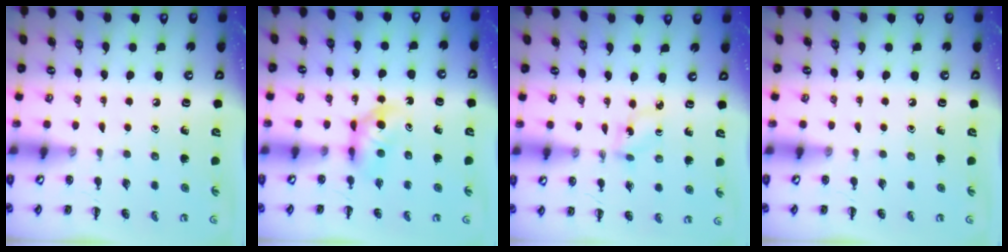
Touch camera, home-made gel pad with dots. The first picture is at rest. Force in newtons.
{"total": 4.1, "press": 4.0, "slide": 0.9}
{"total": 2.7, "press": 2.6, "slide": 0.9}
{"total": 0.0}